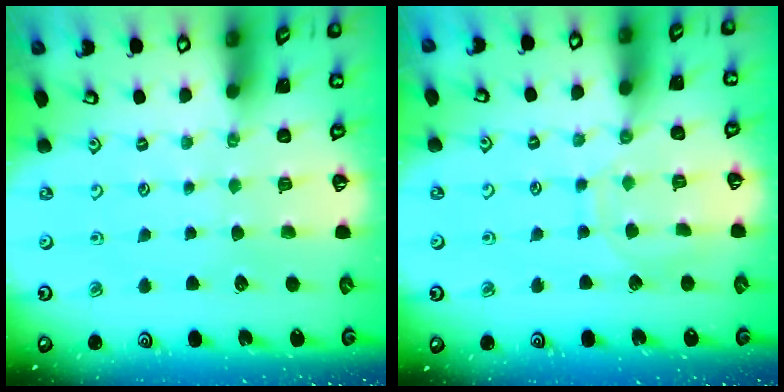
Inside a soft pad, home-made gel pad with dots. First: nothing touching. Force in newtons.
{"total": 7.8, "press": 7.8, "slide": 0.9}